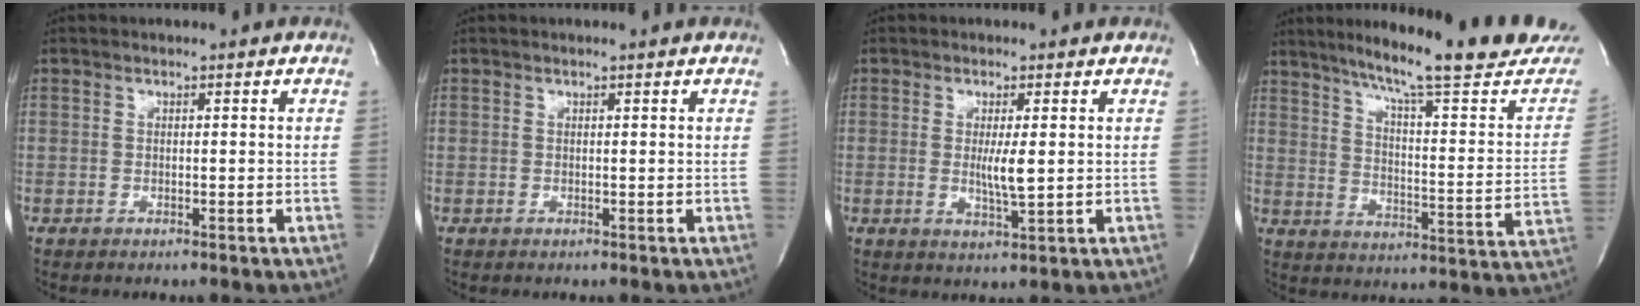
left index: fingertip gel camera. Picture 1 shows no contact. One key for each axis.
{"total": 0.5, "fx": 0.5, "fy": -0.1, "fz": 0.1, "tx": -0.008, "ty": -0.004, "tz": 0.008}
{"total": 3.6, "fx": 0.1, "fy": 0.3, "fz": 3.5, "tx": -0.069, "ty": -0.012, "tz": 0.003}
{"total": 23.7, "fx": 20.6, "fy": 0.8, "fz": 11.8, "tx": -0.173, "ty": -0.070, "tz": 0.266}